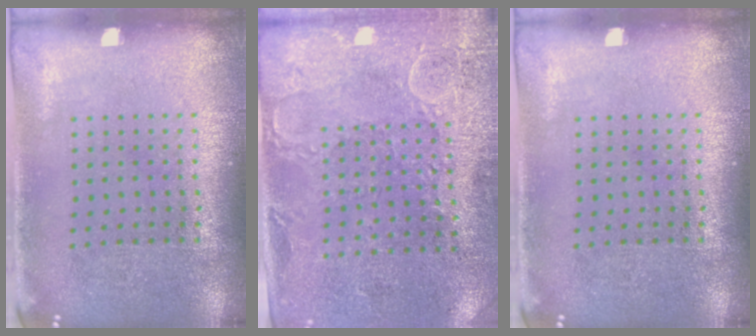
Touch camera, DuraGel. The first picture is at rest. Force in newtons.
{"total": 2.8, "press": 2.5, "slide": 1.2}
{"total": 0.0}